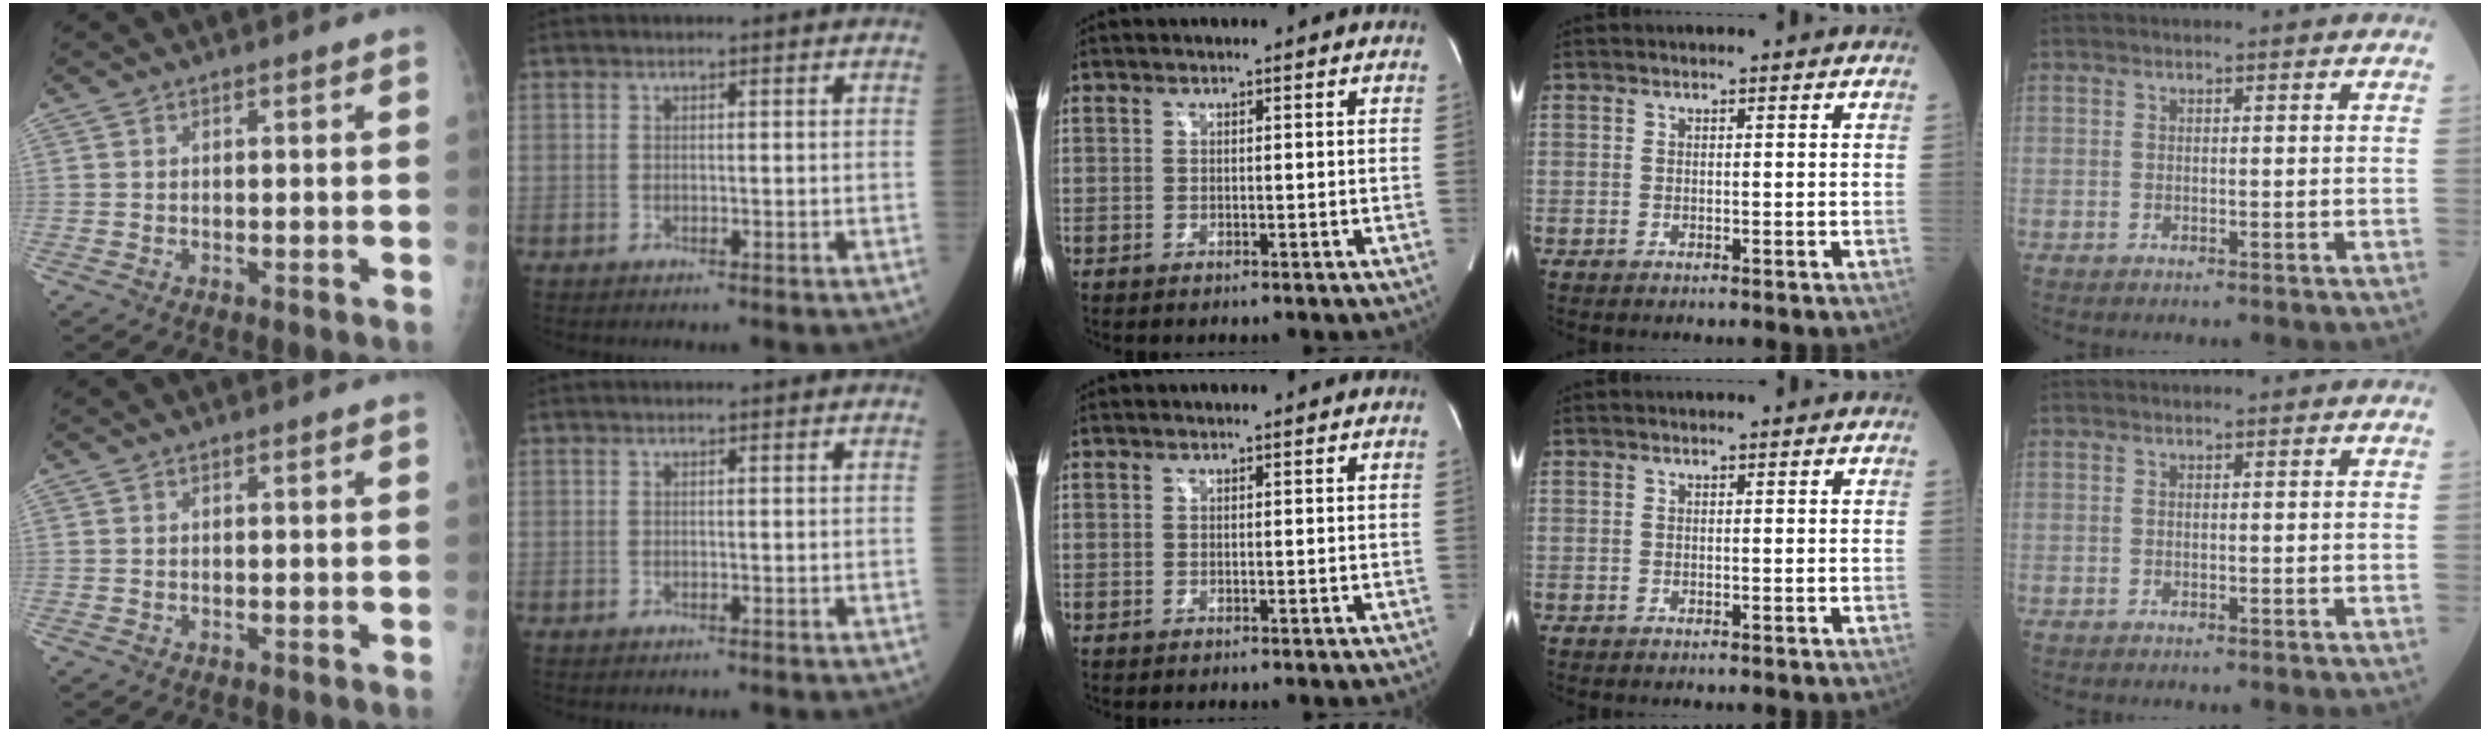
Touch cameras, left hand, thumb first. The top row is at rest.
{}